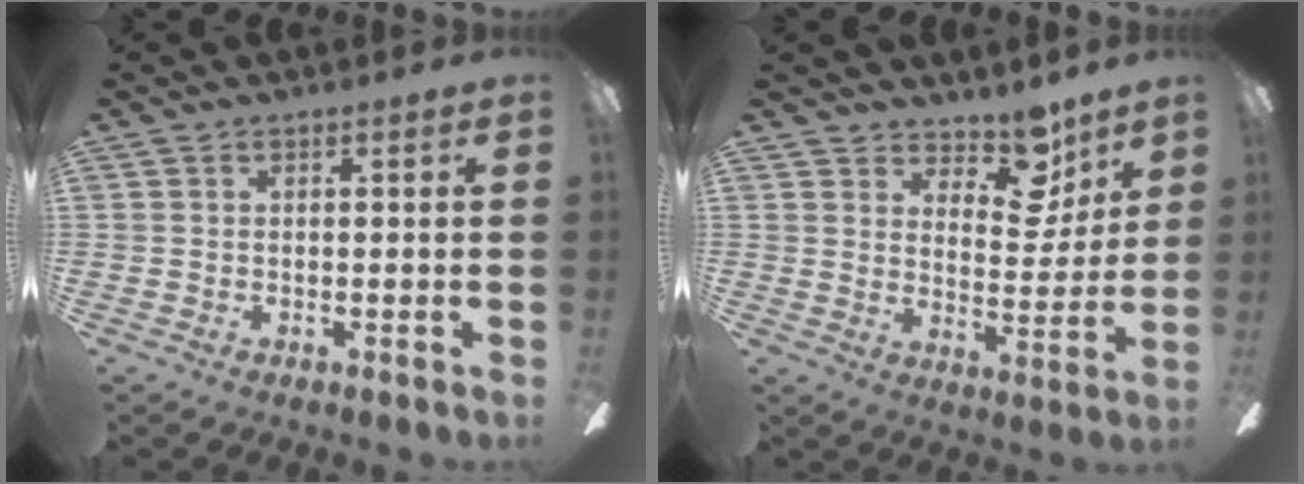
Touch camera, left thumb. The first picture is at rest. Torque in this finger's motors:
{"motor_torque": [0.21, 0.24, -0.37, -0.02, 0.00]}